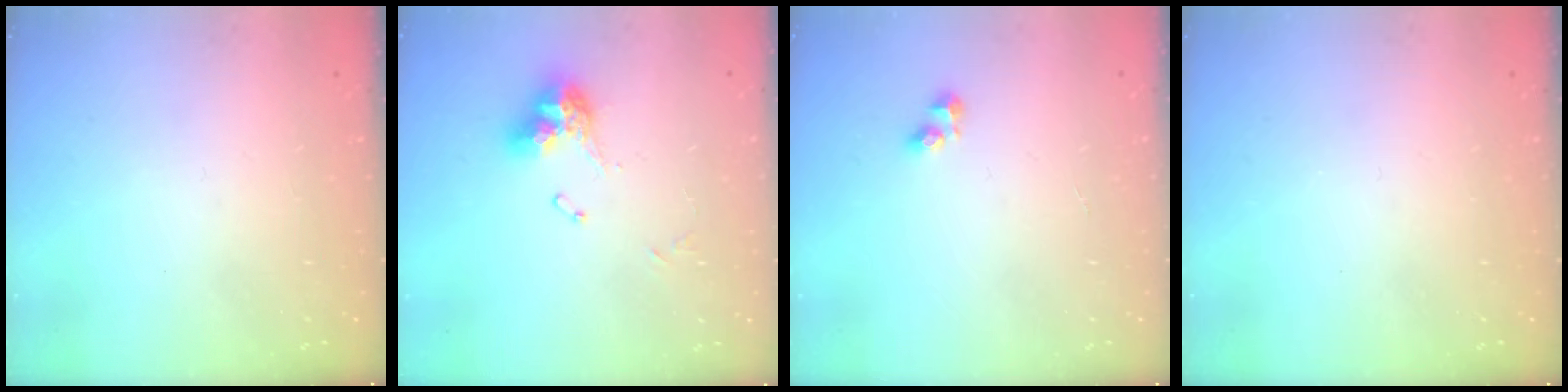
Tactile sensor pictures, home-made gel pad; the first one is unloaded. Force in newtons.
{"total": 10.2, "press": 10.1, "slide": 1.0}
{"total": 2.6, "press": 2.6, "slide": 0.2}
{"total": 0.0}